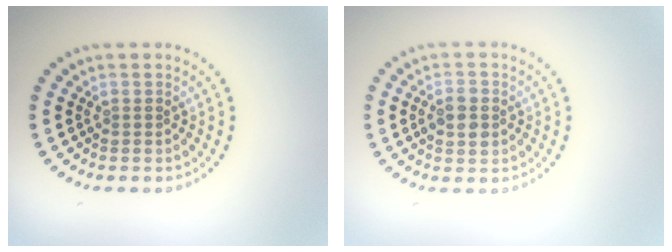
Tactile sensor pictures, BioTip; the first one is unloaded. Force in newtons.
{"total": 2.8, "press": 2.8, "slide": 0.1}